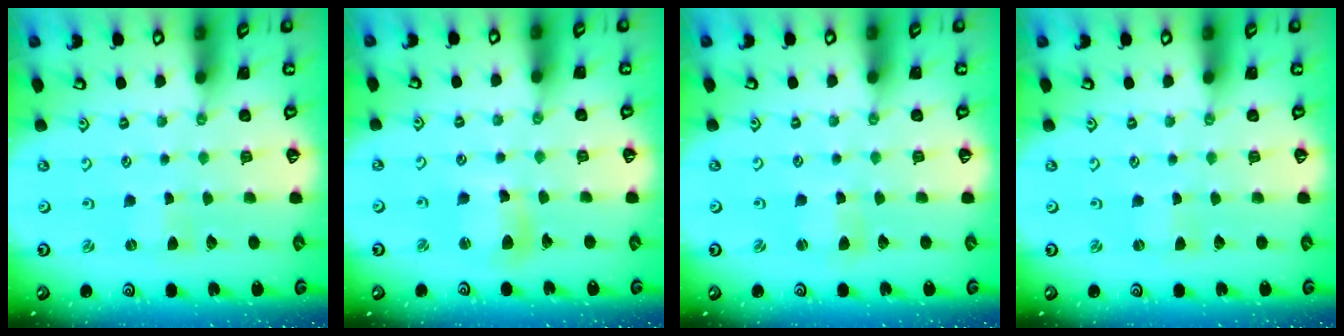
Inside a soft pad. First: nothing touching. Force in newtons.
{"total": 9.0, "press": 8.9, "slide": 1.4}
{"total": 2.1, "press": 2.1, "slide": 0.3}
{"total": 0.0}